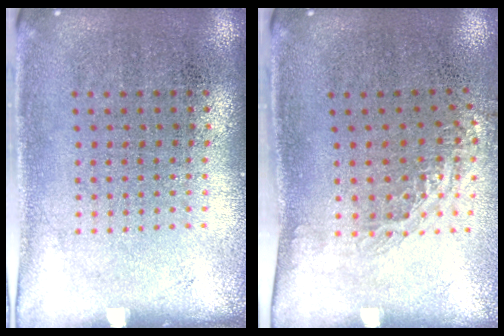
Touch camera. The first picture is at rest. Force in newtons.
{"total": 1.1, "press": 0.8, "slide": 0.6}